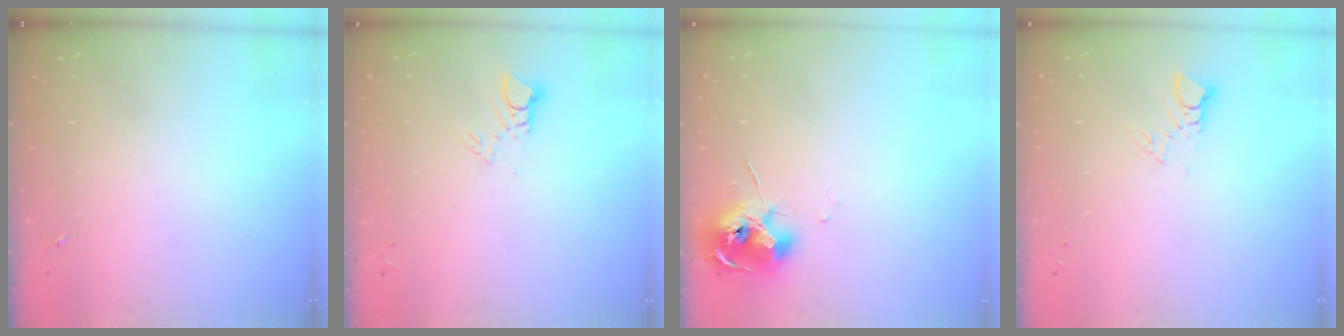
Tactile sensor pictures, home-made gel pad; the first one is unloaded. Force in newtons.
{"total": 3.6, "press": 3.6, "slide": 0.2}
{"total": 10.5, "press": 10.4, "slide": 1.0}
{"total": 2.9, "press": 2.9, "slide": 0.2}